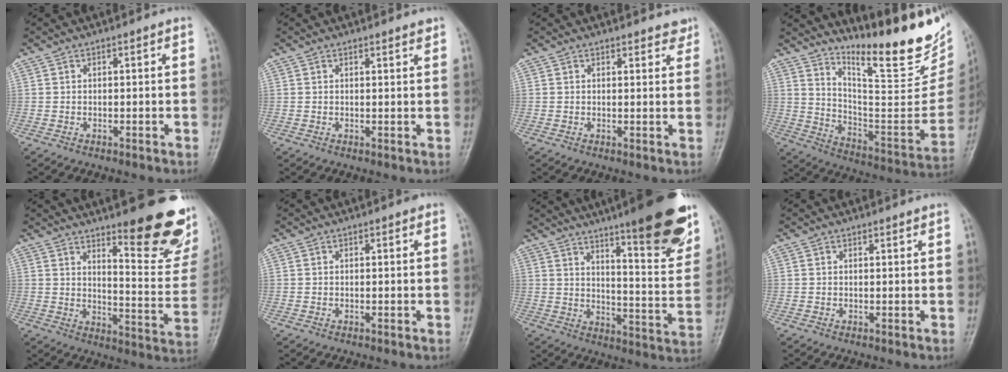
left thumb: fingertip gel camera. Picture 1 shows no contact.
{"total": 1.1, "force": [1.0, 0.0, 0.4], "torque": [-0.002, -0.009, 0.014]}
{"total": 2.8, "force": [2.5, 1.0, 0.7], "torque": [0.007, -0.014, 0.022]}
{"total": 23.7, "force": [18.1, 6.3, 14.0], "torque": [-0.167, -0.125, 0.272]}
{"total": 18.9, "force": [12.6, 4.8, 13.2], "torque": [-0.125, -0.105, 0.173]}
{"total": 0.6, "force": [0.4, 0.2, 0.4], "torque": [-0.007, 0.000, 0.001]}
{"total": 22.6, "force": [15.1, 3.8, 16.4], "torque": [-0.199, -0.078, 0.215]}
{"total": 0.5, "force": [0.5, 0.0, 0.1], "torque": [-0.005, -0.005, 0.007]}